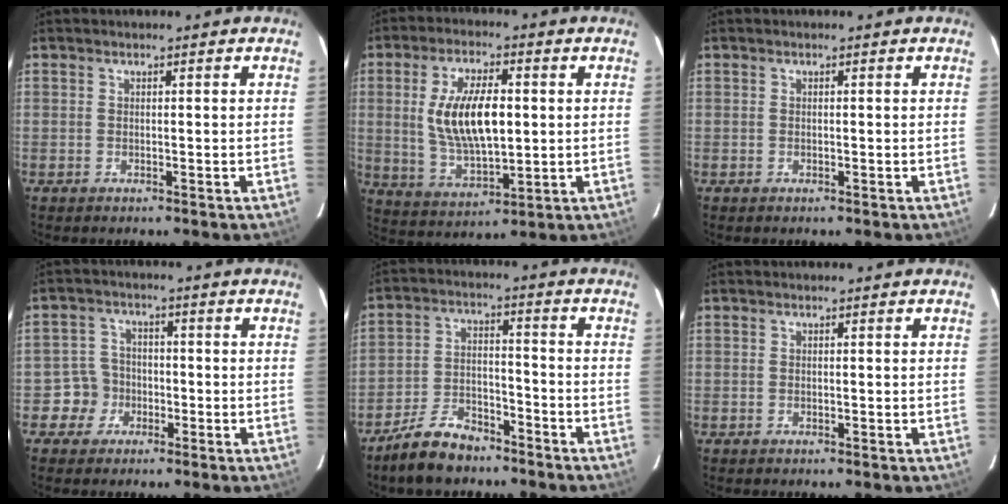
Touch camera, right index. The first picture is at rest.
{"total": 13.7, "force": [1.4, 6.0, 12.3], "torque": [-0.233, -0.001, 0.036]}
{"total": 0.0}
{"total": 4.8, "force": [-2.0, 4.4, 0.0], "torque": [0.003, 0.021, -0.035]}
{"total": 9.6, "force": [-7.5, 4.4, 4.0], "torque": [-0.099, 0.012, -0.127]}
{"total": 0.0}